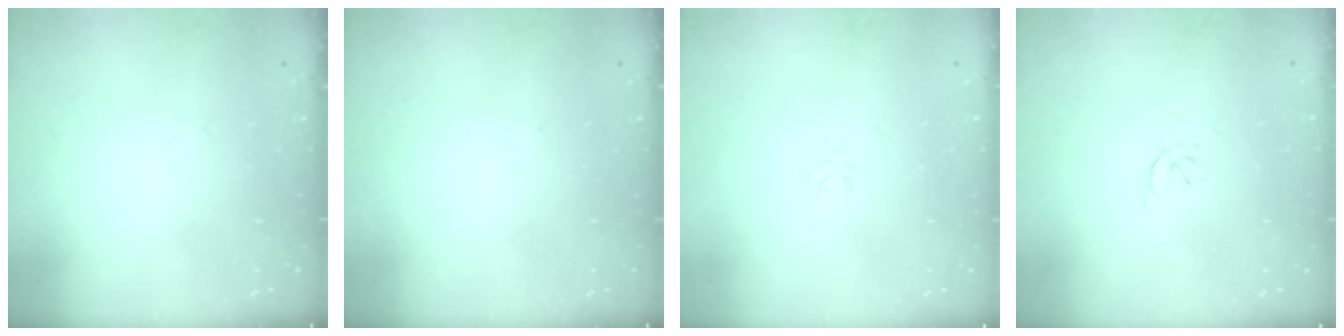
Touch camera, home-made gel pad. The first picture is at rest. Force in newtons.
{"total": 0.0}
{"total": 5.0, "press": 4.9, "slide": 0.3}
{"total": 1.6, "press": 1.6, "slide": 0.4}